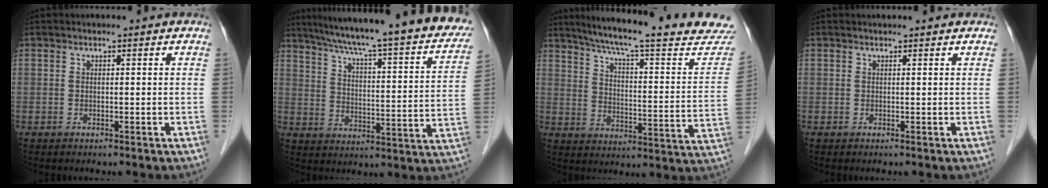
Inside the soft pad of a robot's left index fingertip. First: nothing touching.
{"total": 29.6, "force": [24.9, 3.0, 15.7], "torque": [-0.239, -0.043, 0.314]}
{"total": 25.1, "force": [22.1, 2.1, 11.6], "torque": [-0.168, -0.050, 0.282]}
{"total": 1.4, "force": [1.4, 0.4, 0.2], "torque": [-0.012, 0.016, 0.013]}